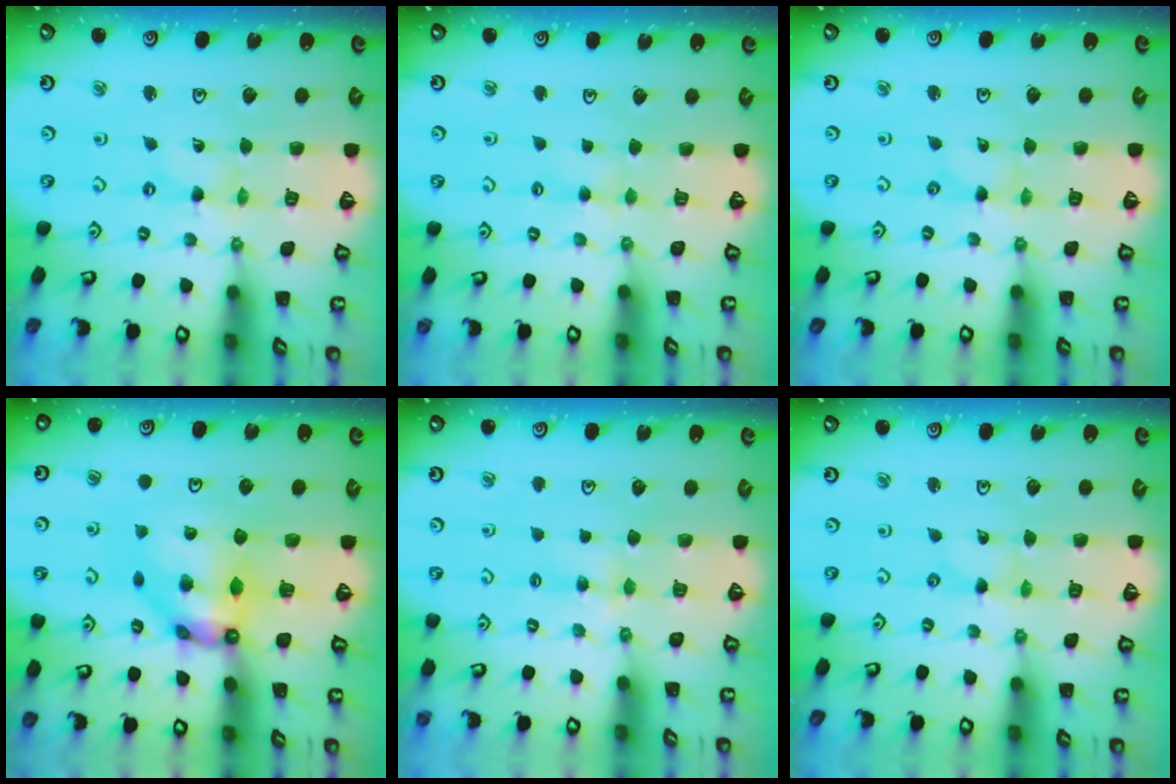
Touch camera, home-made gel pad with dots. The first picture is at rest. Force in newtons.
{"total": 2.2, "press": 2.2, "slide": 0.5}
{"total": 0.0}
{"total": 9.6, "press": 9.5, "slide": 1.1}
{"total": 3.5, "press": 3.4, "slide": 0.5}
{"total": 0.0}